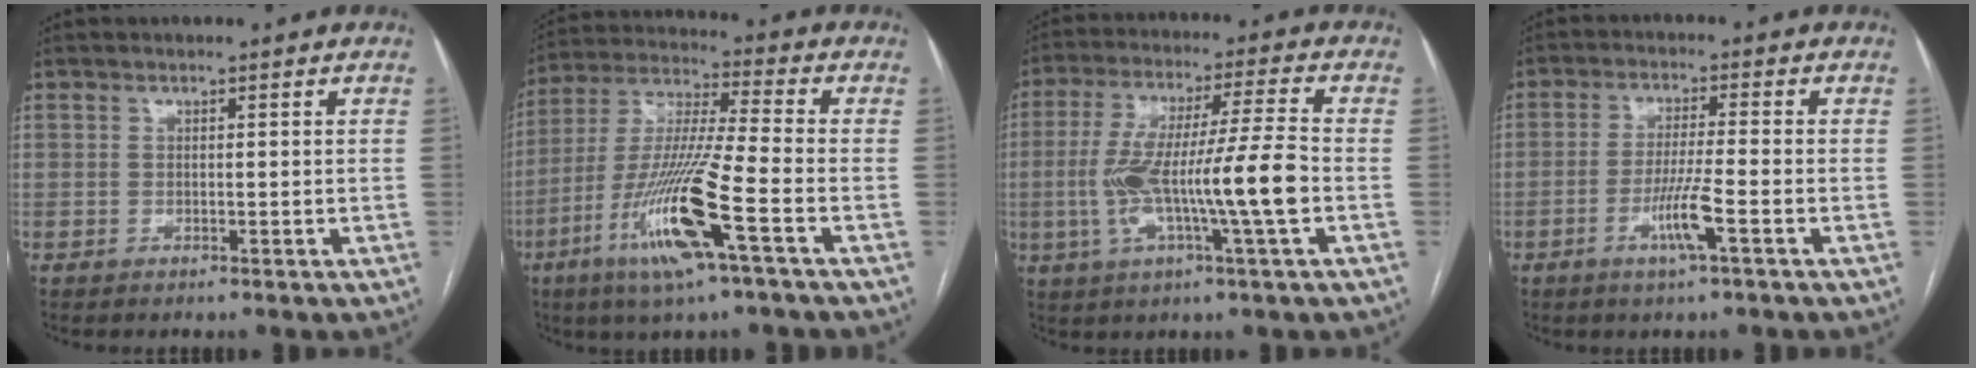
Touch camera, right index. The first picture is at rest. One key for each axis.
{"total": 15.7, "fx": -6.7, "fy": 0.0, "fz": 14.2, "tx": -0.296, "ty": -0.018, "tz": -0.127}
{"total": 14.4, "fx": -2.8, "fy": -0.2, "fz": 14.1, "tx": -0.272, "ty": 0.007, "tz": -0.051}
{"total": 5.8, "fx": -2.4, "fy": -0.4, "fz": 5.3, "tx": -0.102, "ty": -0.007, "tz": -0.045}